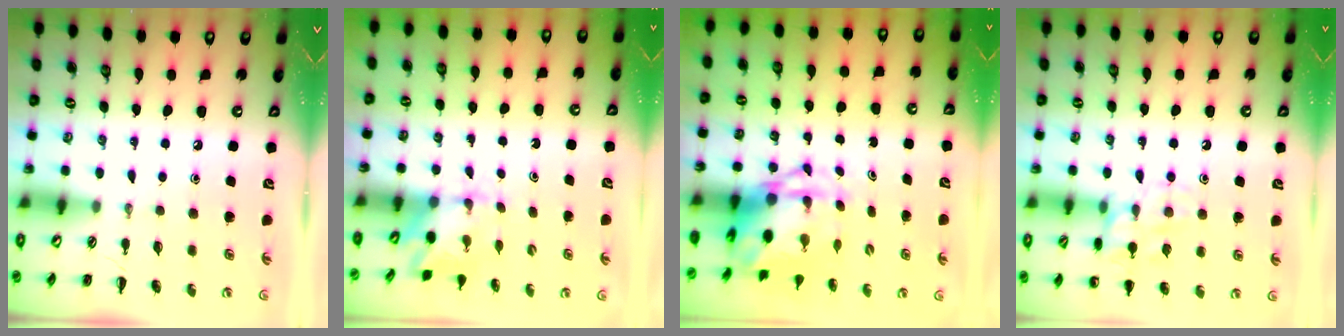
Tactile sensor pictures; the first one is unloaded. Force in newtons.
{"total": 2.6, "press": 2.4, "slide": 1.1}
{"total": 5.4, "press": 5.1, "slide": 1.5}
{"total": 12.5, "press": 12.5, "slide": 0.6}